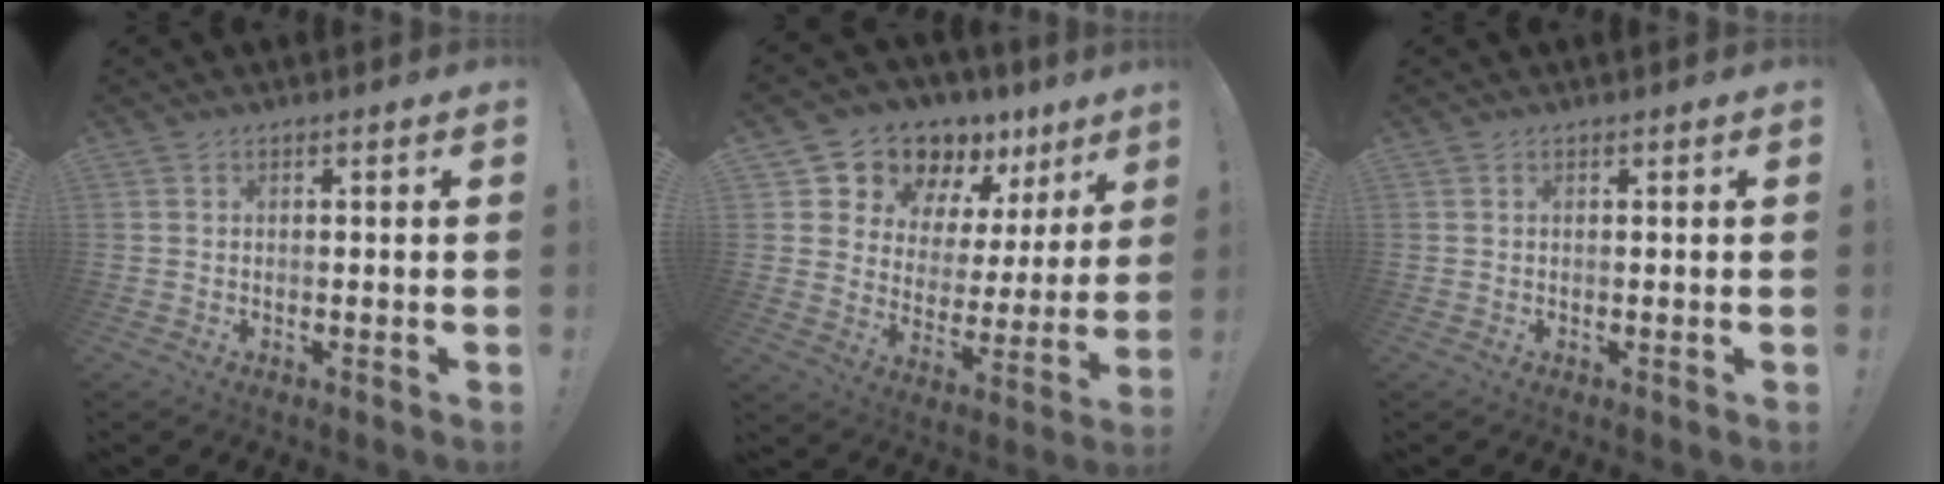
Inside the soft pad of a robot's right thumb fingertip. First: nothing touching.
{"total": 12.3, "force": [10.1, 6.7, 2.4], "torque": [-0.035, -0.094, 0.192]}
{"total": 0.0}